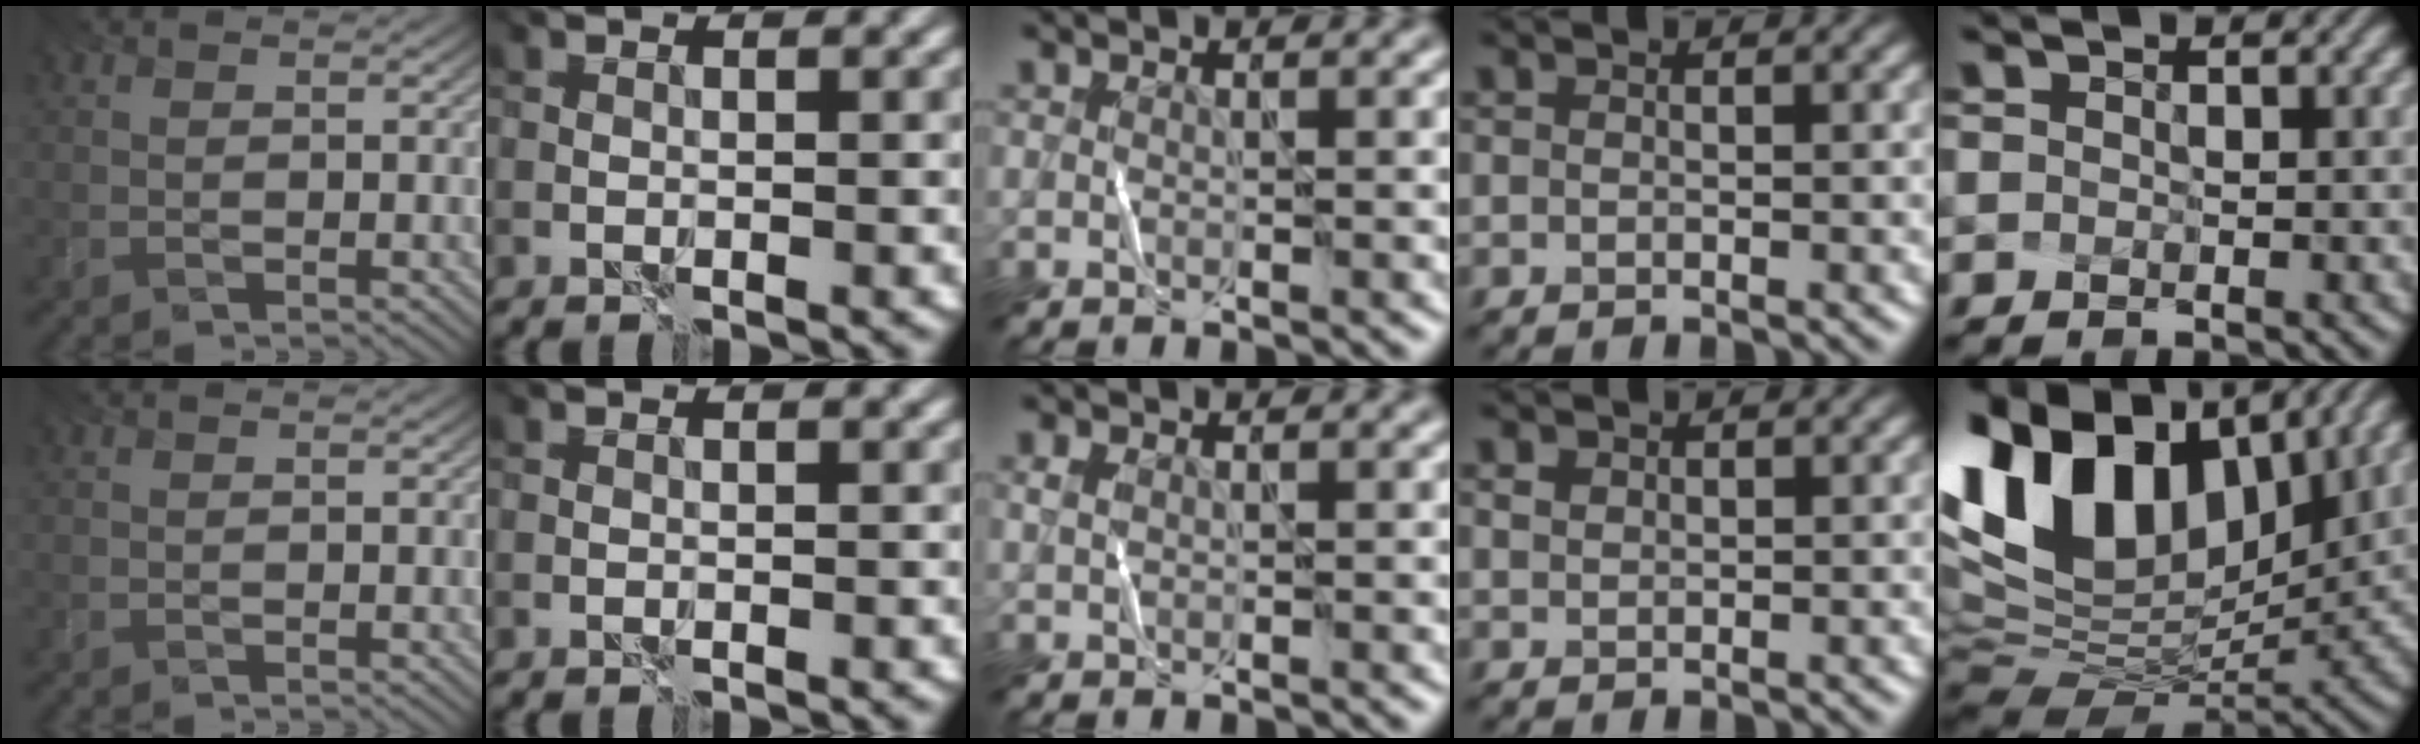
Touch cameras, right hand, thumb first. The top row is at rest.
{"middle": {"total": 0.6, "force": [0.4, 0.4, 0.3], "torque": [-0.010, 0.002, 0.007]}, "ring": {"total": 1.1, "force": [0.0, -0.6, -1.0], "torque": [-0.005, 0.000, 0.027]}, "little": {"total": 15.7, "force": [6.0, 9.7, 10.9], "torque": [-0.231, 0.021, 0.115]}}